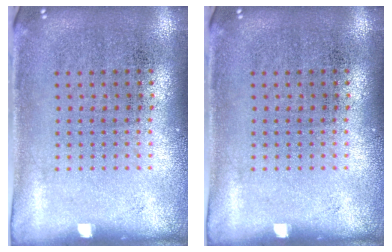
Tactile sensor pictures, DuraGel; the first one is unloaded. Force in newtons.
{"total": 0.0}